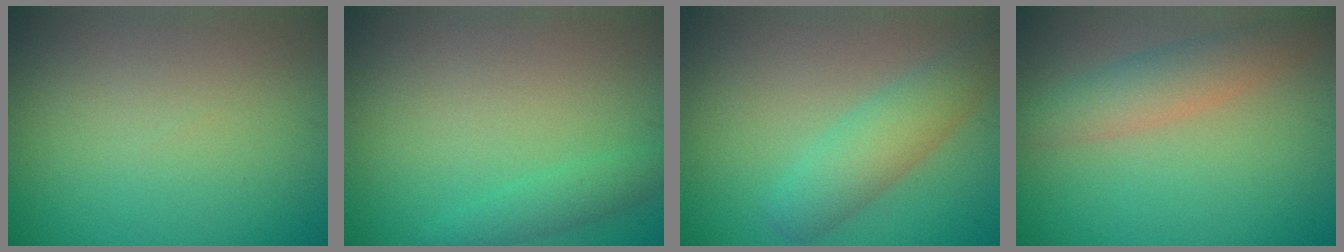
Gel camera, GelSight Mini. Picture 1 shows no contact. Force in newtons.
{"total": 1.6, "press": 1.6, "slide": 0.1}
{"total": 3.7, "press": 3.7, "slide": 0.2}
{"total": 3.1, "press": 3.1, "slide": 0.2}